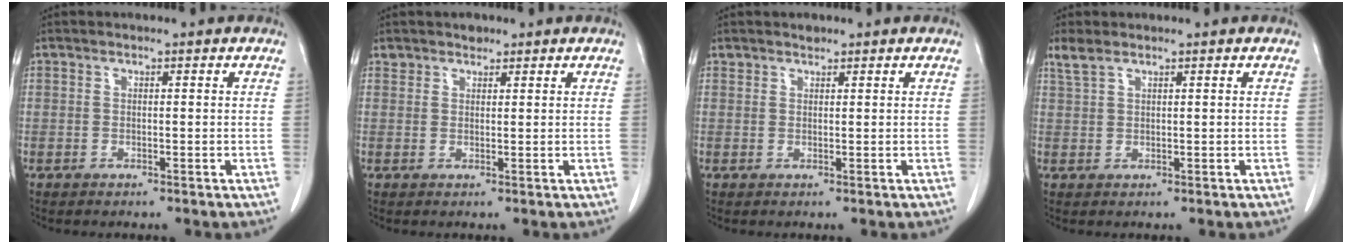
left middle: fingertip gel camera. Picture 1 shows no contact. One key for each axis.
{"total": 1.5, "fx": 1.2, "fy": 0.8, "fz": 0.1, "tx": 0.001, "ty": 0.002, "tz": 0.017}
{"total": 0.9, "fx": 0.8, "fy": 0.3, "fz": 0.1, "tx": -0.008, "ty": 0.001, "tz": 0.015}
{"total": 2.1, "fx": 1.7, "fy": 0.5, "fz": 1.1, "tx": -0.035, "ty": 0.013, "tz": 0.042}